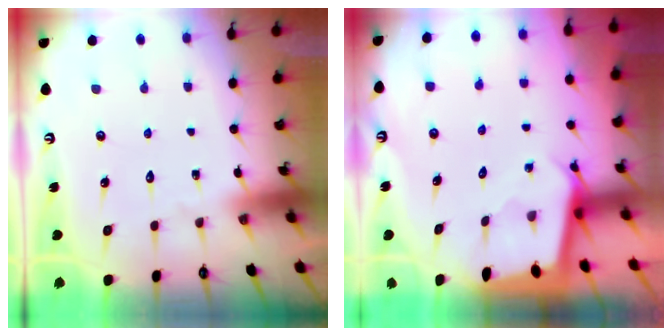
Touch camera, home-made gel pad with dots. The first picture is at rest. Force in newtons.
{"total": 2.2, "press": 2.2, "slide": 0.2}